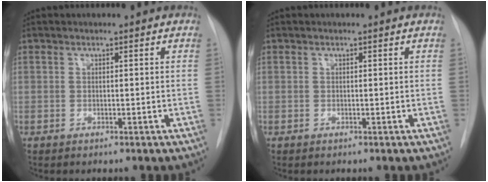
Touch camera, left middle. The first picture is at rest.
{"total": 0.0}